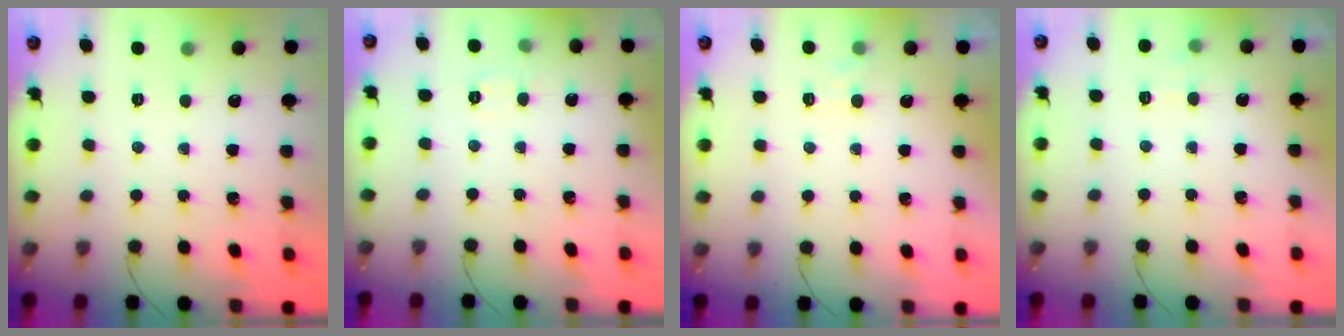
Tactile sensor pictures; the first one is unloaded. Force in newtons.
{"total": 2.9, "press": 2.5, "slide": 1.4}
{"total": 4.8, "press": 4.6, "slide": 1.3}
{"total": 3.6, "press": 3.0, "slide": 2.0}